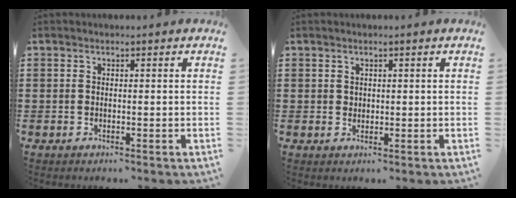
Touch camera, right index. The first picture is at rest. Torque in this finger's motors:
{"motor_torque": [0.73, 0.68, 0.03, 0.02]}